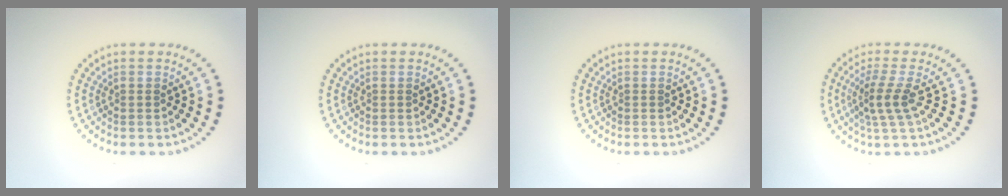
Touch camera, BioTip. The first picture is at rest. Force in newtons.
{"total": 0.0}
{"total": 0.0}
{"total": 2.6, "press": 1.8, "slide": 1.9}